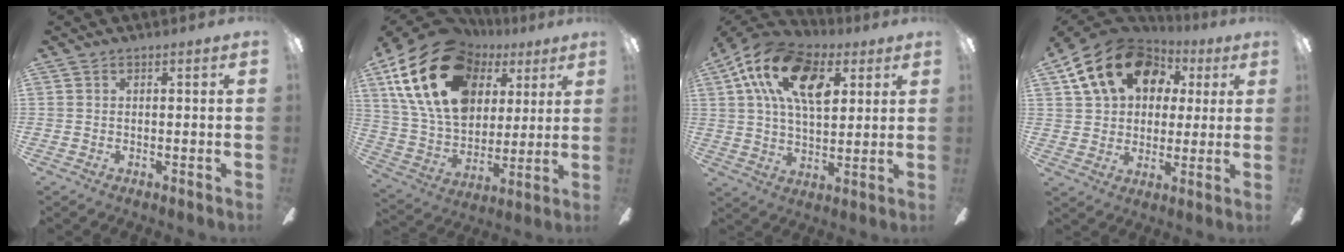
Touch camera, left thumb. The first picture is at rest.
{"total": 25.7, "force": [11.7, 16.7, 15.6], "torque": [-0.304, -0.039, 0.209]}
{"total": 19.3, "force": [8.2, 10.7, 13.9], "torque": [-0.254, -0.007, 0.143]}
{"total": 18.2, "force": [7.6, 13.6, 9.4], "torque": [-0.178, -0.012, 0.138]}